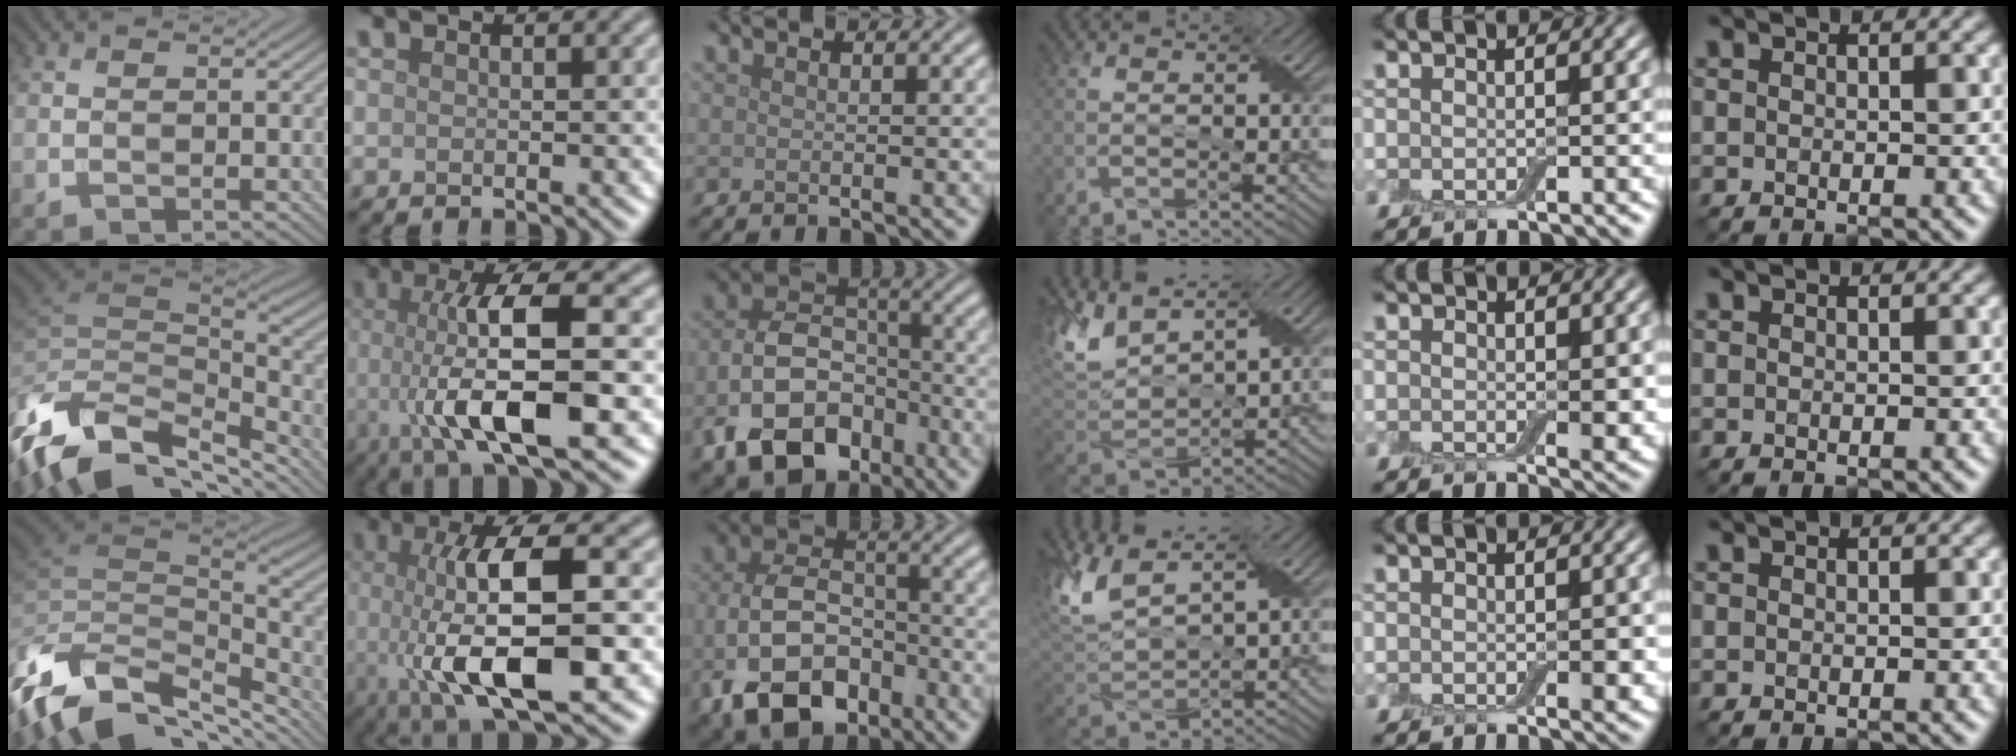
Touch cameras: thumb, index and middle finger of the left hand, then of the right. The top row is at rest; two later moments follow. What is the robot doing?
{"motion": "wrap", "object": "adhesive wrap"}